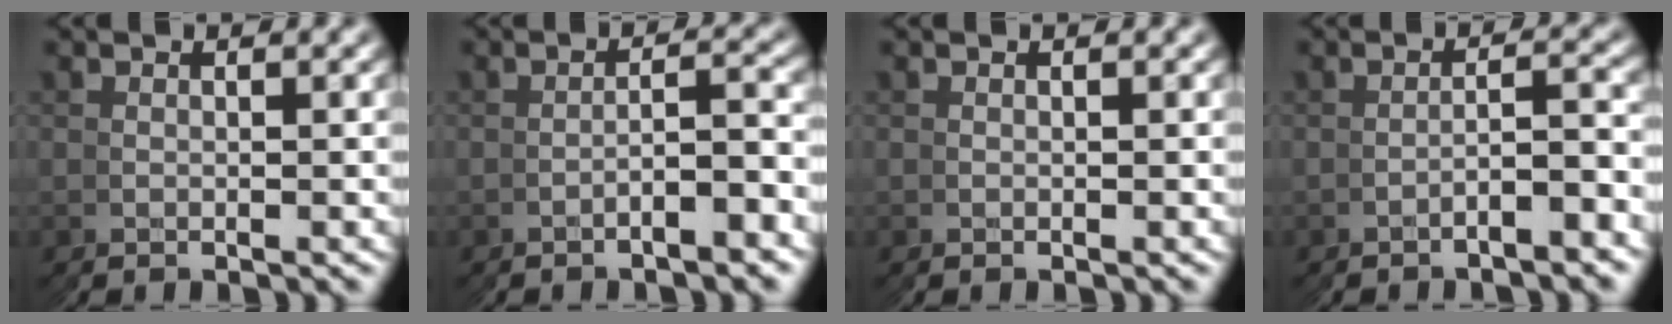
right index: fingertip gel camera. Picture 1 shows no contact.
{"total": 2.6, "force": [-1.9, -0.6, 1.8], "torque": [-0.018, 0.010, -0.037]}
{"total": 0.0}
{"total": 2.5, "force": [-2.1, -0.7, 1.2], "torque": [-0.011, 0.009, -0.041]}